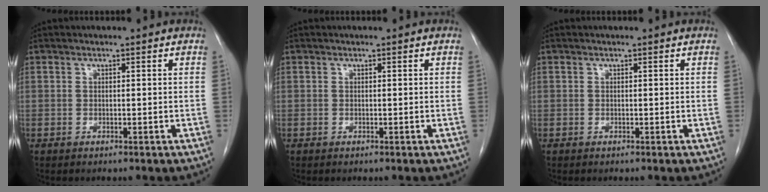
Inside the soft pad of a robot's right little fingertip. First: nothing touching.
{"total": 0.0}
{"total": 0.0}